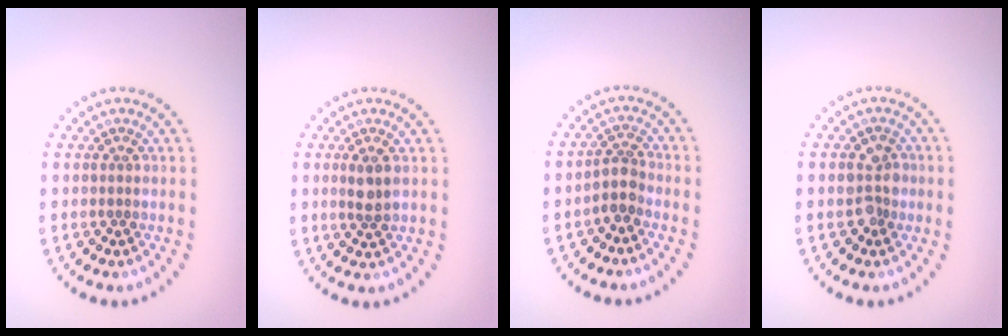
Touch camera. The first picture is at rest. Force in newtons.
{"total": 1.9, "press": 1.7, "slide": 0.7}
{"total": 2.1, "press": 1.7, "slide": 1.3}
{"total": 2.3, "press": 2.2, "slide": 0.6}